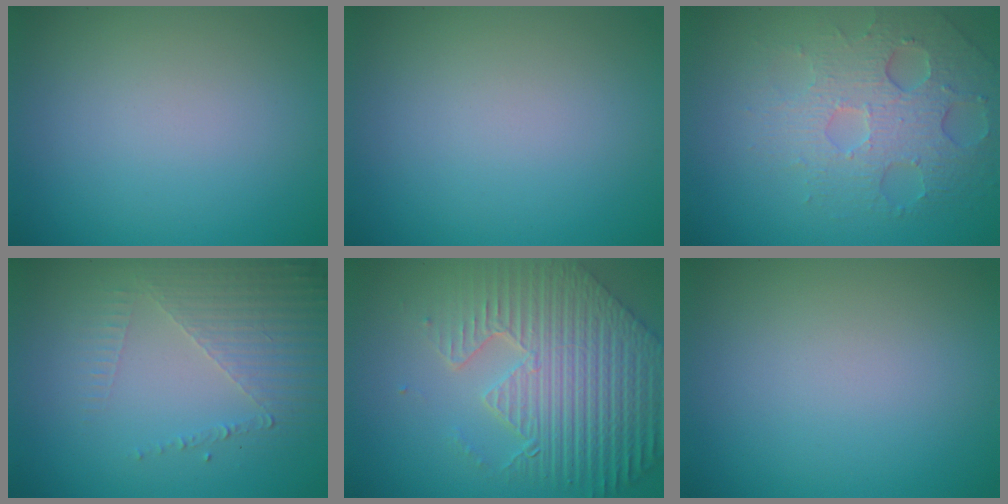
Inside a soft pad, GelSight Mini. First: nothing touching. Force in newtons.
{"total": 0.0}
{"total": 4.9, "press": 4.1, "slide": 2.6}
{"total": 4.9, "press": 2.9, "slide": 3.9}
{"total": 9.3, "press": 6.4, "slide": 6.7}
{"total": 0.0}